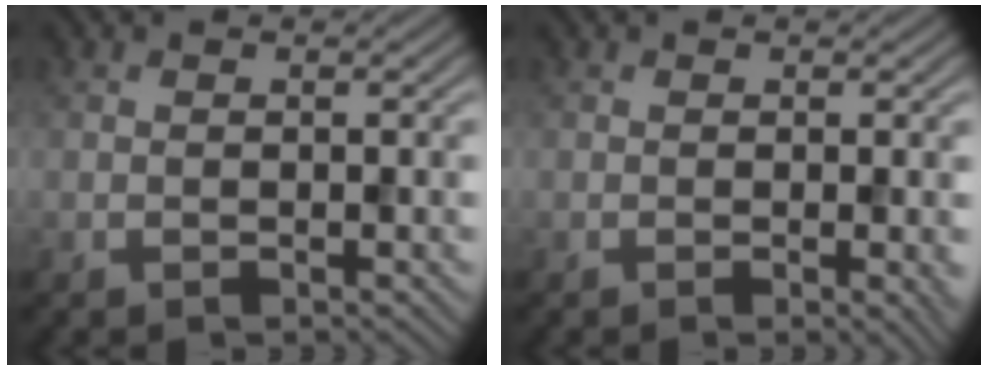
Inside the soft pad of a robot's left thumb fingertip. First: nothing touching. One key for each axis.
{"total": 1.3, "fx": -0.1, "fy": 0.1, "fz": 1.2, "tx": -0.017, "ty": -0.005, "tz": -0.004}